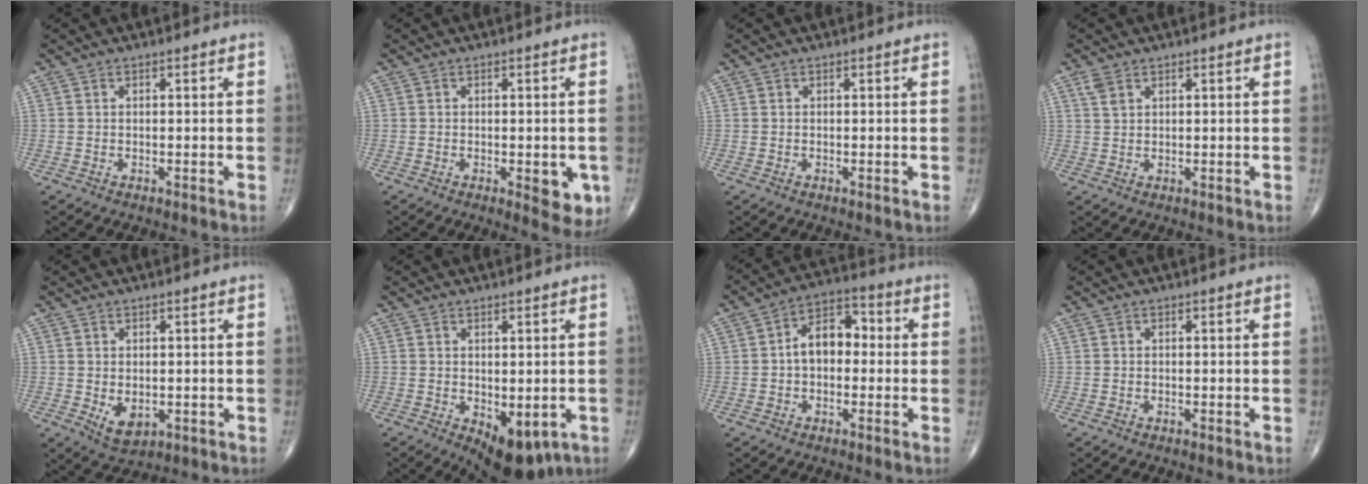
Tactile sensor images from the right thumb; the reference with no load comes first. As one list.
[{"total": 5.9, "force": [-1.6, 2.5, 5.1], "torque": [-0.044, -0.007, -0.016]}, {"total": 0.0}, {"total": 2.2, "force": [1.4, 1.2, 1.3], "torque": [-0.027, 0.003, 0.035]}, {"total": 4.7, "force": [-0.8, 3.0, 3.4], "torque": [-0.045, -0.010, 0.000]}, {"total": 9.0, "force": [-3.1, 4.7, 7.0], "torque": [-0.074, -0.004, -0.029]}, {"total": 8.7, "force": [-0.2, 5.7, 6.5], "torque": [-0.084, 0.034, -0.016]}, {"total": 0.0}]